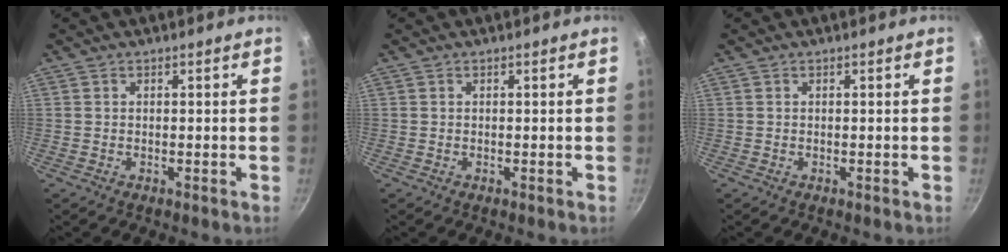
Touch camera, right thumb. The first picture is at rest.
{"total": 0.0}
{"total": 0.0}